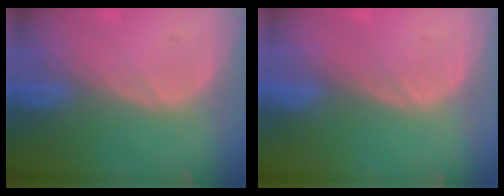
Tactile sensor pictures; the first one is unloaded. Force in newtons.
{"total": 0.0}